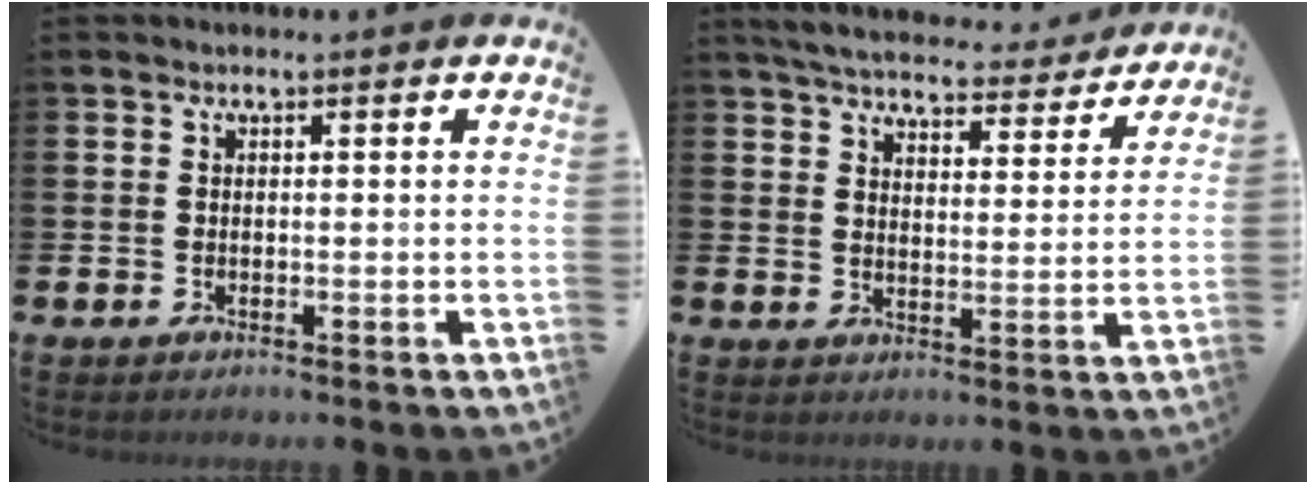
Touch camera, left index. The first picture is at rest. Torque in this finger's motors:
{"motor_torque": [0.97, -1.17, 0.63, 0.10]}